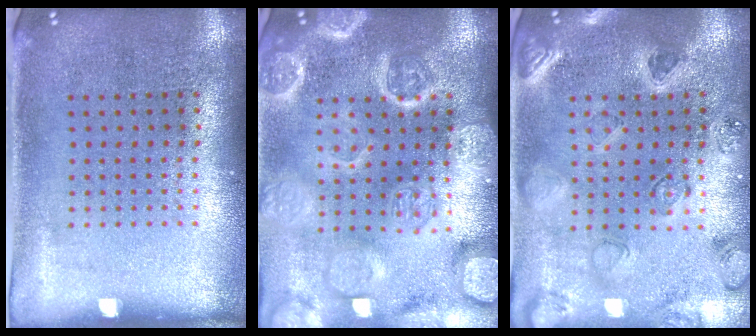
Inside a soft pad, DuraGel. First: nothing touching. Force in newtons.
{"total": 6.1, "press": 6.1, "slide": 0.8}
{"total": 1.1, "press": 1.1, "slide": 0.3}